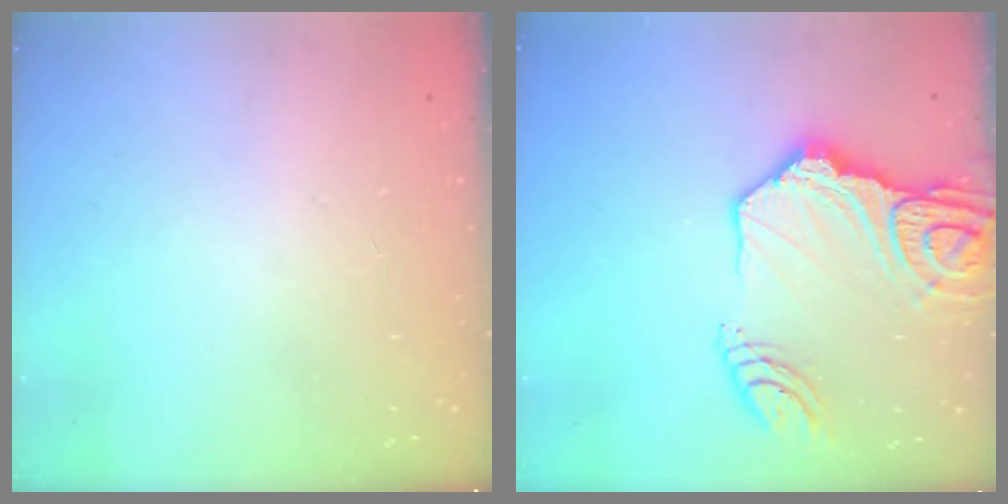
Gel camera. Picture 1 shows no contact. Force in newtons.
{"total": 22.2, "press": 22.1, "slide": 2.5}